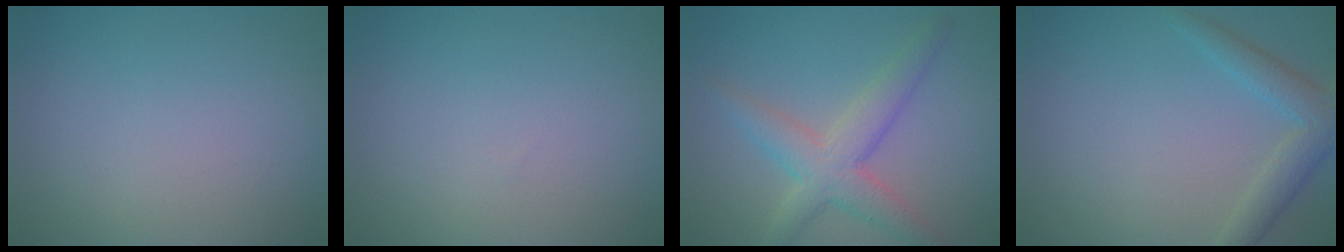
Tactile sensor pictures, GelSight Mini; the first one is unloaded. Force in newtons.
{"total": 0.0}
{"total": 4.2, "press": 4.2, "slide": 0.2}
{"total": 3.1, "press": 3.1, "slide": 0.2}